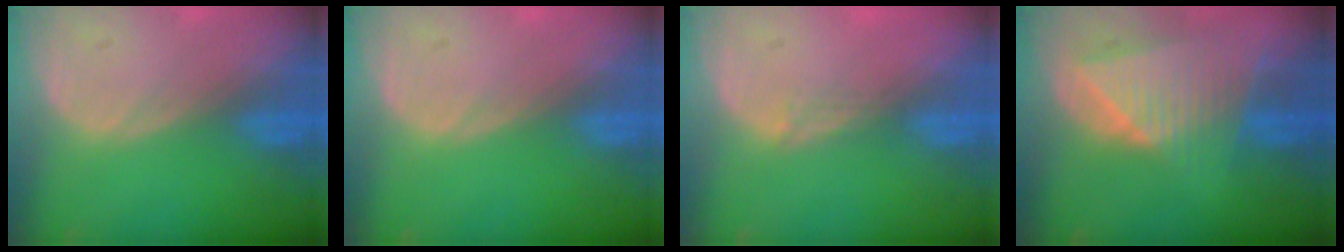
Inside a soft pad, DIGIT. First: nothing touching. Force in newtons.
{"total": 0.0}
{"total": 1.5, "press": 1.0, "slide": 1.0}
{"total": 9.1, "press": 8.0, "slide": 4.4}